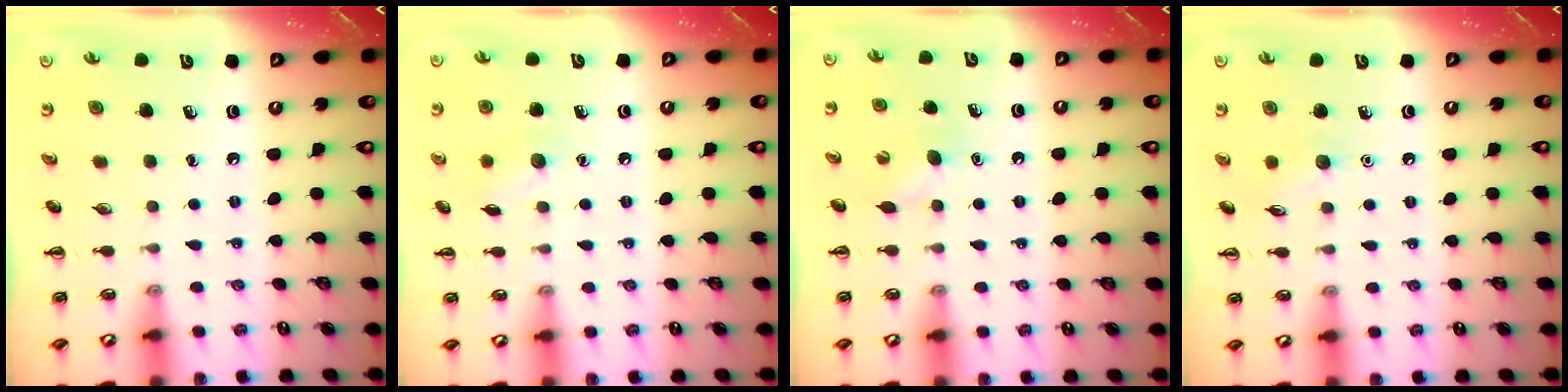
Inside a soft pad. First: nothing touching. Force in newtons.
{"total": 6.6, "press": 6.3, "slide": 1.7}
{"total": 3.9, "press": 3.8, "slide": 1.1}
{"total": 6.5, "press": 6.2, "slide": 1.8}